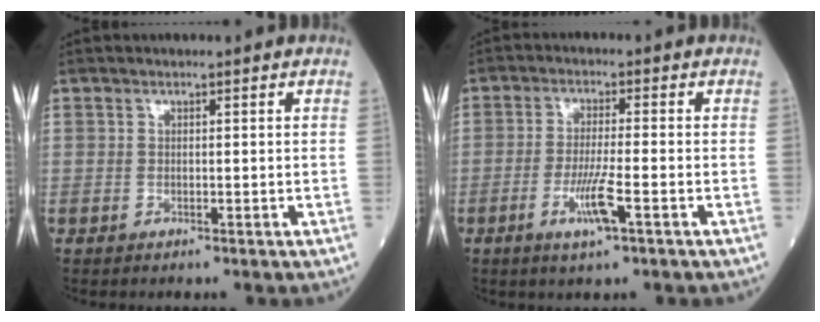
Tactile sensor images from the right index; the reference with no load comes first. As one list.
[{"total": 5.6, "force": [-2.3, -0.1, 5.1], "torque": [-0.100, -0.011, -0.044]}]